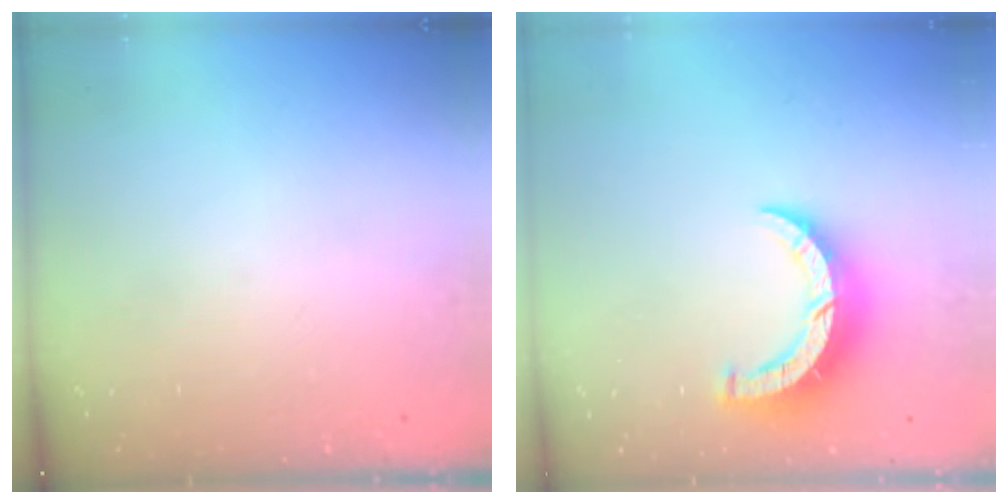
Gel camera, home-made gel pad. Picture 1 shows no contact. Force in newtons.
{"total": 10.4, "press": 10.3, "slide": 0.7}